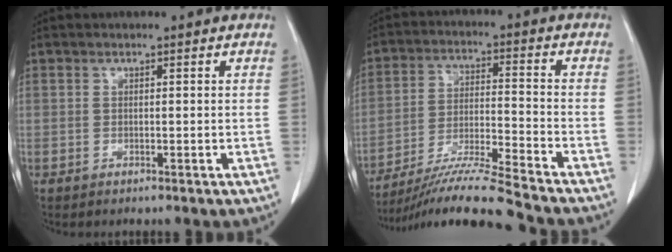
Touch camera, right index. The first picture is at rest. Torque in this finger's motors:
{"motor_torque": [0.57, -0.73, 0.22, 0.11]}